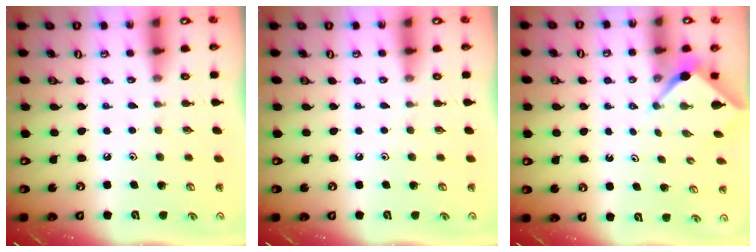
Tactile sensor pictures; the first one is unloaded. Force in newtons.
{"total": 0.0}
{"total": 2.3, "press": 2.3, "slide": 0.2}